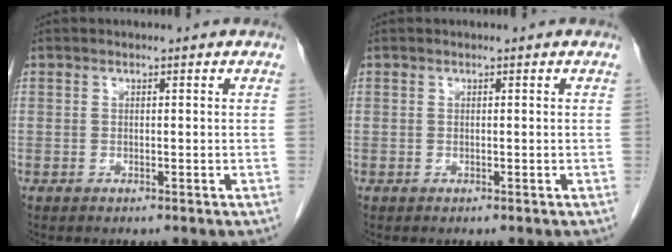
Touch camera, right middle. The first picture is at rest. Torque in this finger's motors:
{"motor_torque": [-0.01, 0.01, 0.00, 0.00]}